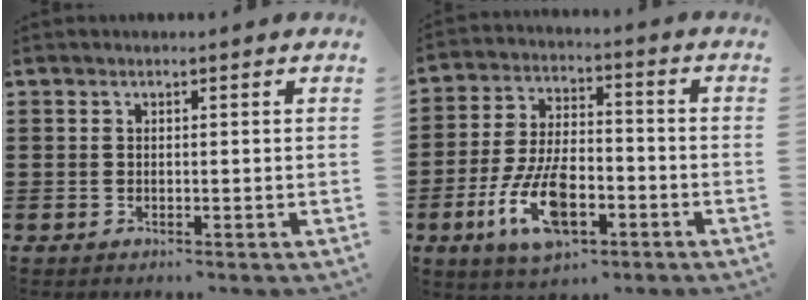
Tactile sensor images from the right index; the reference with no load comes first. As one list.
[{"total": 11.1, "force": [-4.6, 5.0, 8.8], "torque": [-0.197, 0.000, -0.086]}]